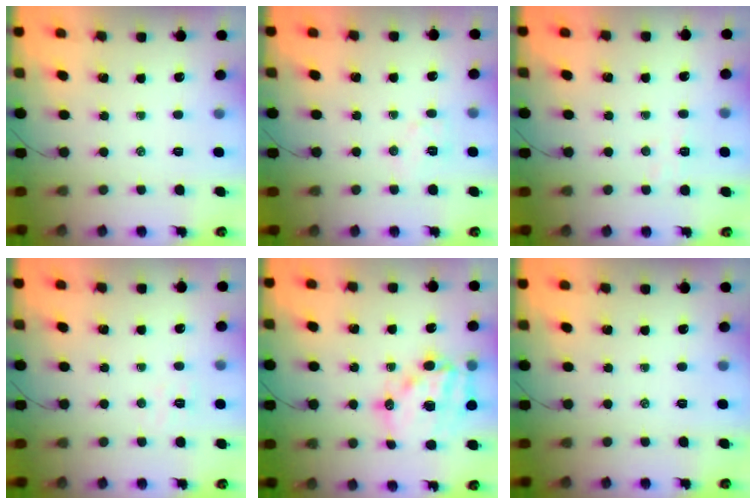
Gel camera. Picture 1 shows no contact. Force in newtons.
{"total": 5.5, "press": 5.5, "slide": 0.9}
{"total": 3.0, "press": 2.9, "slide": 0.8}
{"total": 4.1, "press": 4.0, "slide": 0.9}
{"total": 16.8, "press": 16.4, "slide": 3.4}
{"total": 0.0}